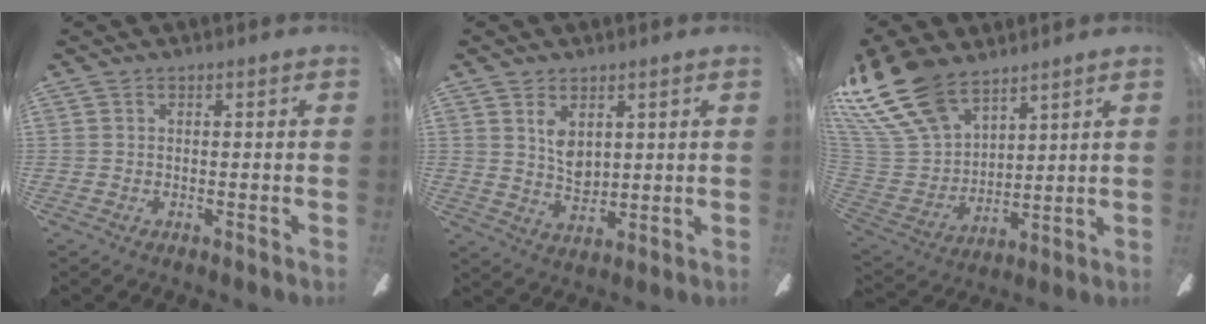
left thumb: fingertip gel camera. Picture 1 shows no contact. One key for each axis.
{"total": 6.1, "fx": 3.1, "fy": 3.9, "fz": 3.6, "tx": -0.055, "ty": -0.013, "tz": 0.054}
{"total": 20.3, "fx": 14.4, "fy": 10.2, "fz": 9.9, "tx": -0.248, "ty": -0.076, "tz": 0.269}